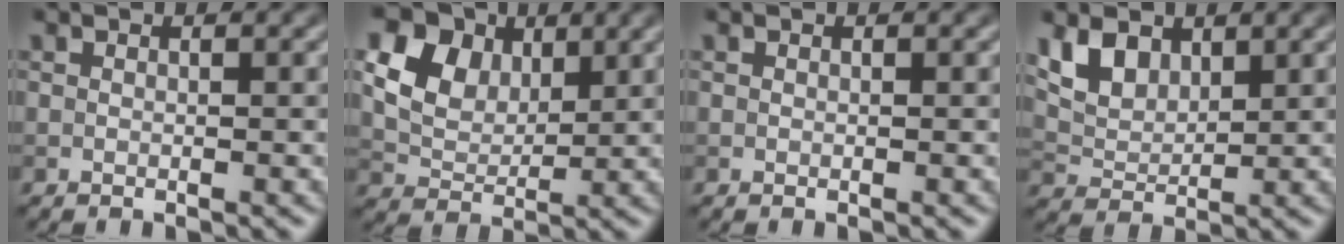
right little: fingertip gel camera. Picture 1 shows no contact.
{"total": 11.2, "force": [5.2, 8.1, 5.8], "torque": [-0.126, 0.028, 0.085]}
{"total": 0.0}
{"total": 4.1, "force": [2.3, 2.6, 2.2], "torque": [-0.052, -0.003, 0.049]}